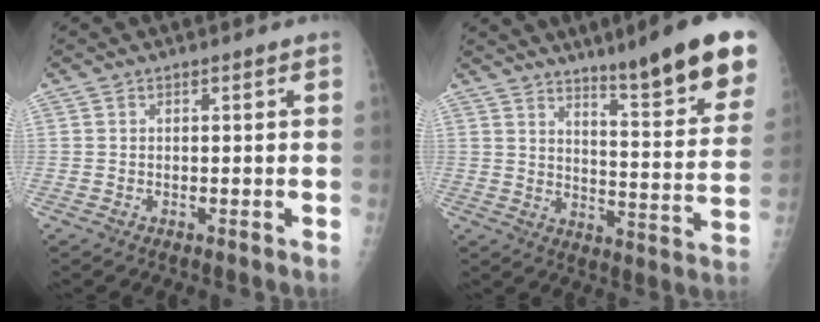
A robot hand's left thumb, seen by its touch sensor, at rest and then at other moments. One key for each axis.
{"total": 18.8, "fx": 12.6, "fy": 2.3, "fz": 13.8, "tx": -0.155, "ty": -0.076, "tz": 0.177}